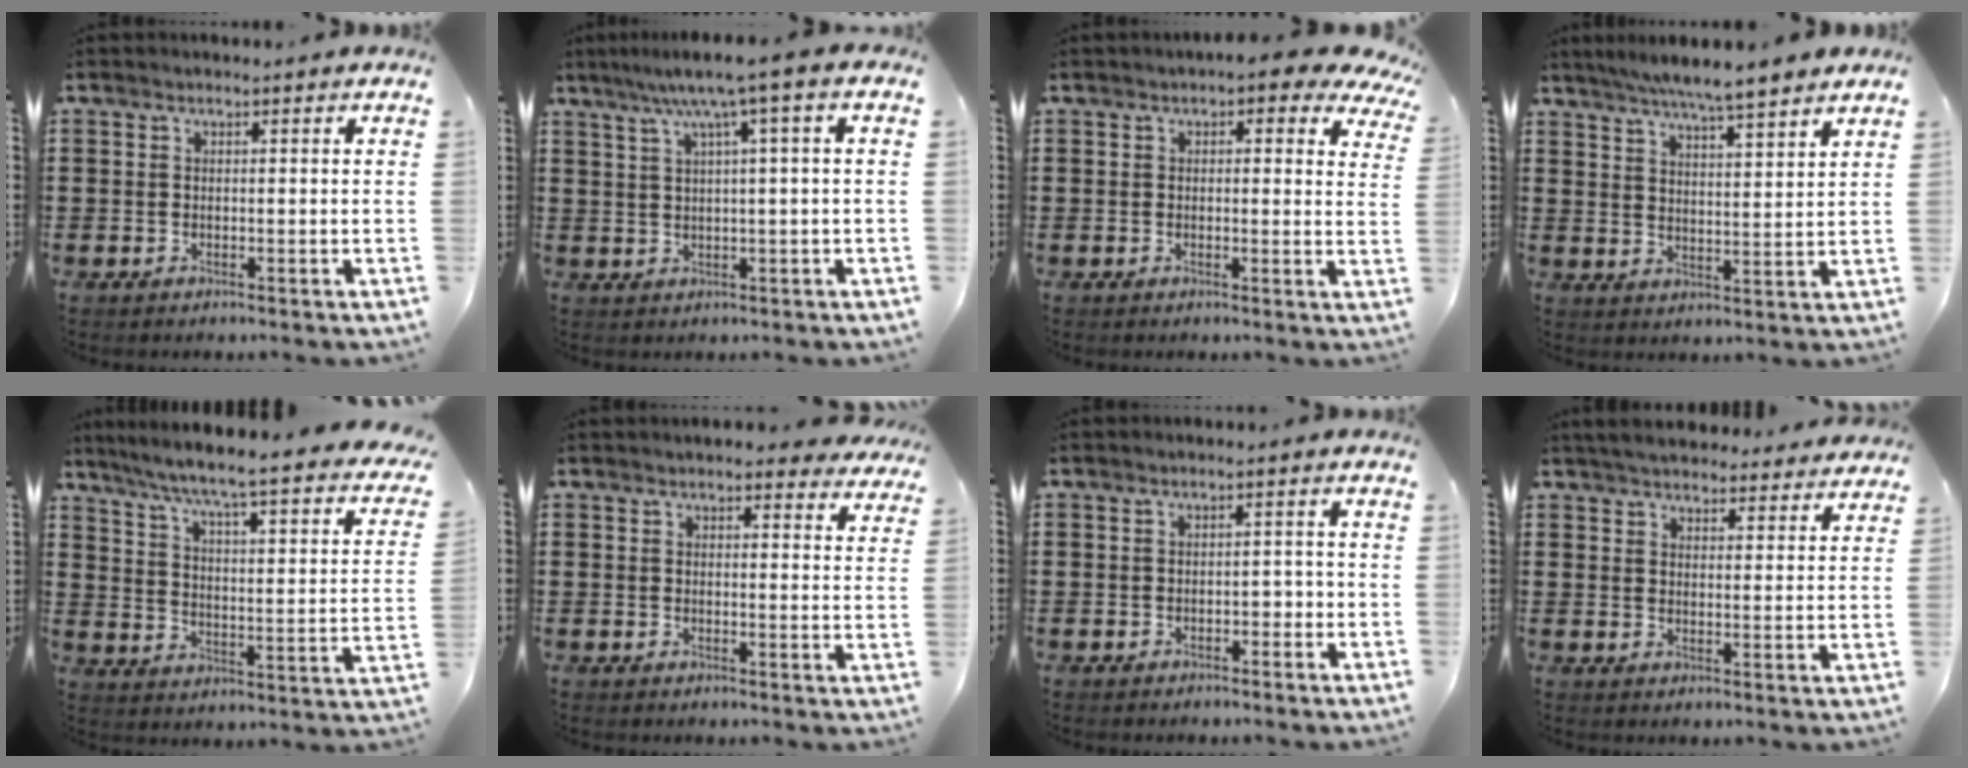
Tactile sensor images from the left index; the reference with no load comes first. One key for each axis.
{"total": 5.6, "fx": 2.0, "fy": -0.5, "fz": 5.2, "tx": -0.106, "ty": -0.002, "tz": 0.027}
{"total": 3.0, "fx": 1.9, "fy": 1.2, "fz": 2.0, "tx": -0.030, "ty": -0.005, "tz": 0.028}
{"total": 5.8, "fx": 5.3, "fy": -0.7, "fz": 2.1, "tx": -0.061, "ty": -0.023, "tz": 0.093}
{"total": 5.3, "fx": 4.1, "fy": -0.5, "fz": 3.3, "tx": -0.086, "ty": -0.046, "tz": 0.058}
{"total": 3.4, "fx": 3.1, "fy": 0.5, "fz": 1.1, "tx": -0.023, "ty": -0.007, "tz": 0.056}
{"total": 1.6, "fx": -1.0, "fy": 0.8, "fz": 1.0, "tx": -0.023, "ty": 0.002, "tz": -0.022}
{"total": 4.5, "fx": 4.5, "fy": 0.5, "fz": 0.7, "tx": -0.028, "ty": -0.017, "tz": 0.081}